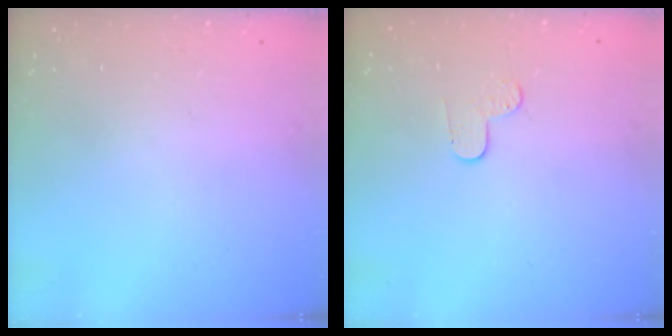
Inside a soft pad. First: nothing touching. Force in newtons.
{"total": 3.8, "press": 3.8, "slide": 0.3}